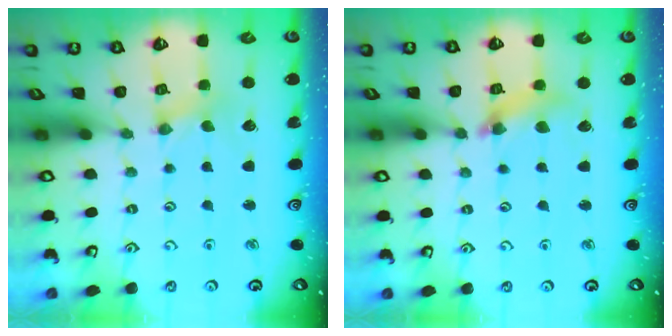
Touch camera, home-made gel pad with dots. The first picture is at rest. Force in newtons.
{"total": 8.9, "press": 8.8, "slide": 1.1}